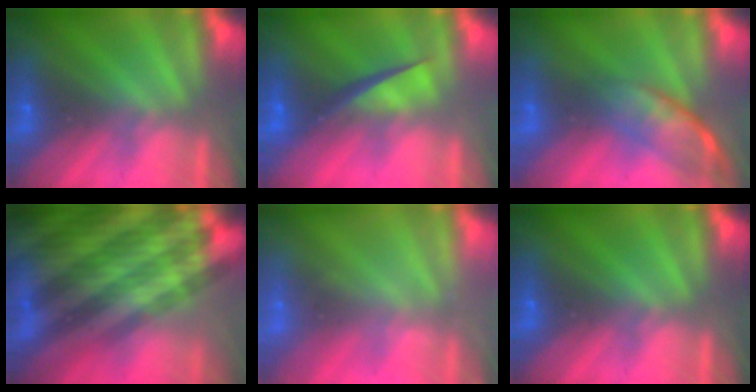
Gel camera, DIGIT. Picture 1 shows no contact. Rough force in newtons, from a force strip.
{"total": 4.5}
{"total": 2.7}
{"total": 6.8}
{"total": 2.1}
{"total": 0.0}